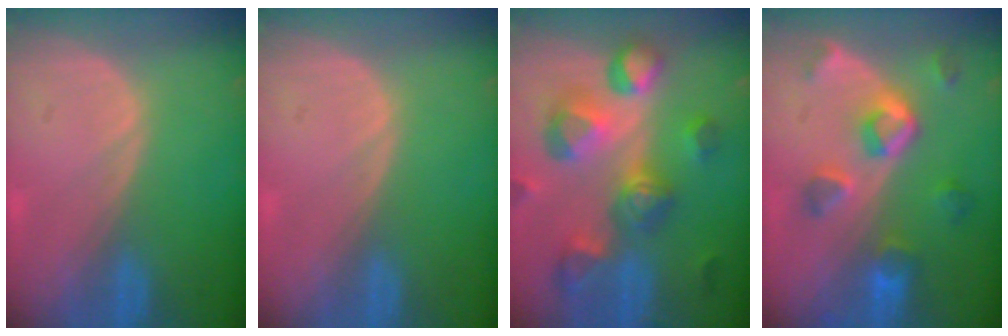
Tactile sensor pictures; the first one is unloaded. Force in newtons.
{"total": 0.0}
{"total": 11.2, "press": 10.1, "slide": 5.0}
{"total": 7.8, "press": 7.0, "slide": 3.4}